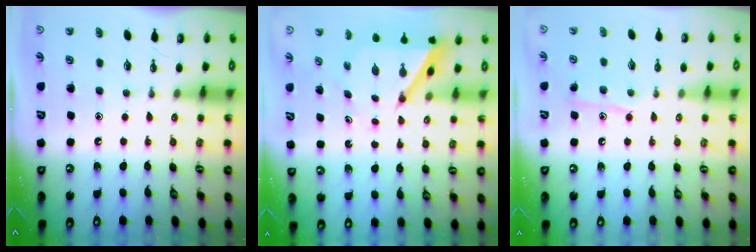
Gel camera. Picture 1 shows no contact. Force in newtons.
{"total": 6.4, "press": 6.3, "slide": 0.5}
{"total": 7.7, "press": 7.6, "slide": 0.6}